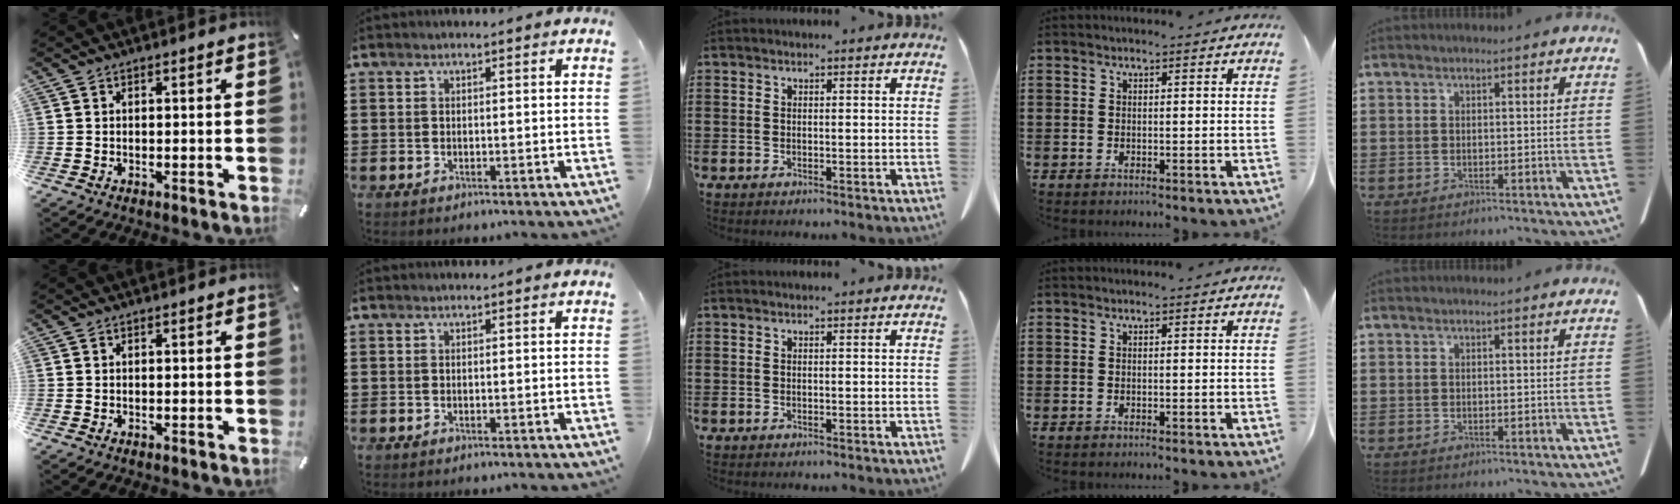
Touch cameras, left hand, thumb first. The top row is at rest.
{}